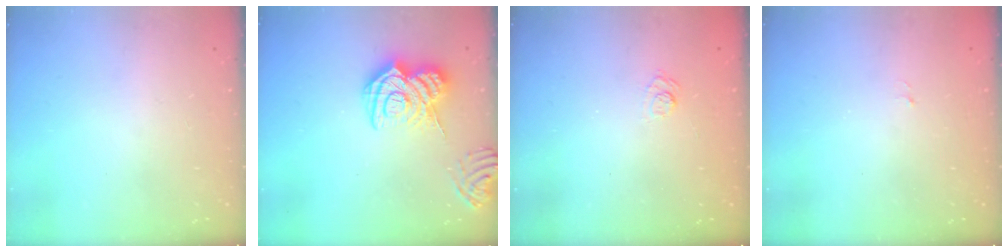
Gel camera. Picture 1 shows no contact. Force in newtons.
{"total": 14.7, "press": 14.7, "slide": 1.3}
{"total": 2.8, "press": 2.3, "slide": 1.6}
{"total": 2.8, "press": 2.6, "slide": 0.8}